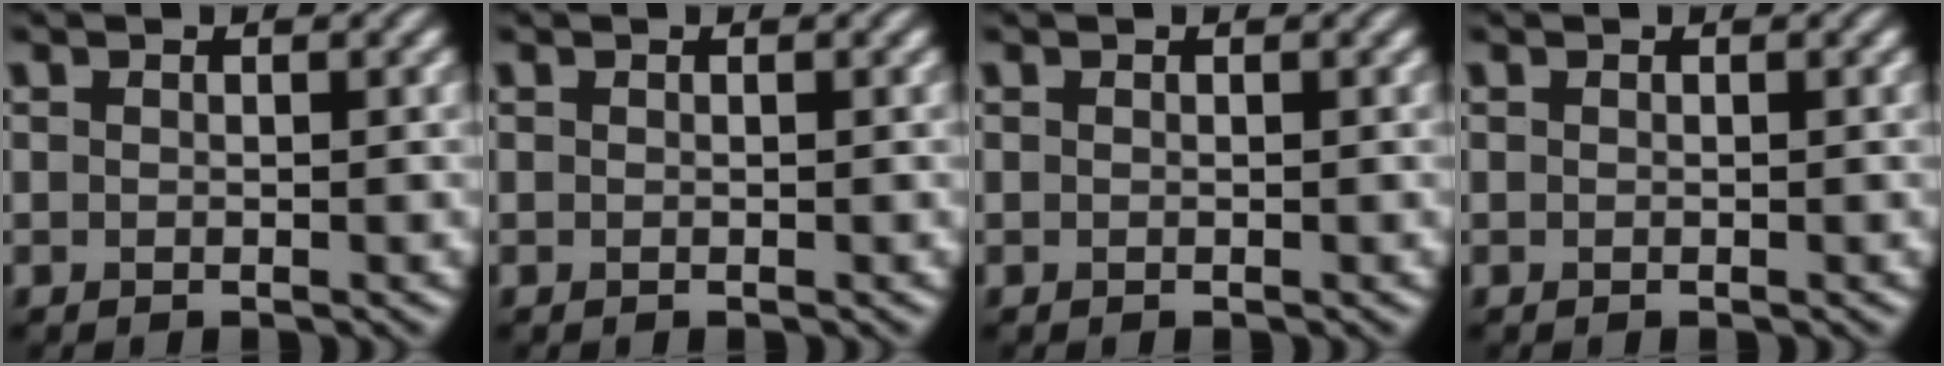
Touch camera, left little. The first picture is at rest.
{"total": 0.0}
{"total": 0.0}
{"total": 0.0}